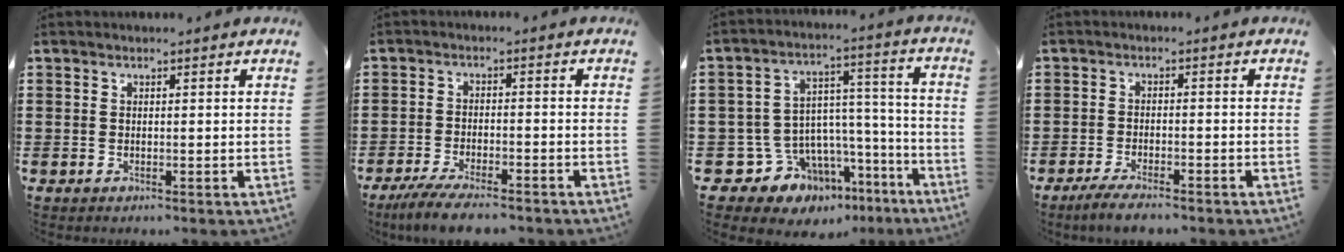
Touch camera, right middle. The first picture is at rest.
{"total": 4.9, "force": [-4.3, 0.3, 2.4], "torque": [-0.060, -0.012, -0.085]}
{"total": 9.7, "force": [-7.1, 6.3, 1.8], "torque": [-0.053, 0.011, -0.122]}
{"total": 2.9, "force": [-2.6, 0.1, 1.4], "torque": [-0.032, -0.002, -0.051]}